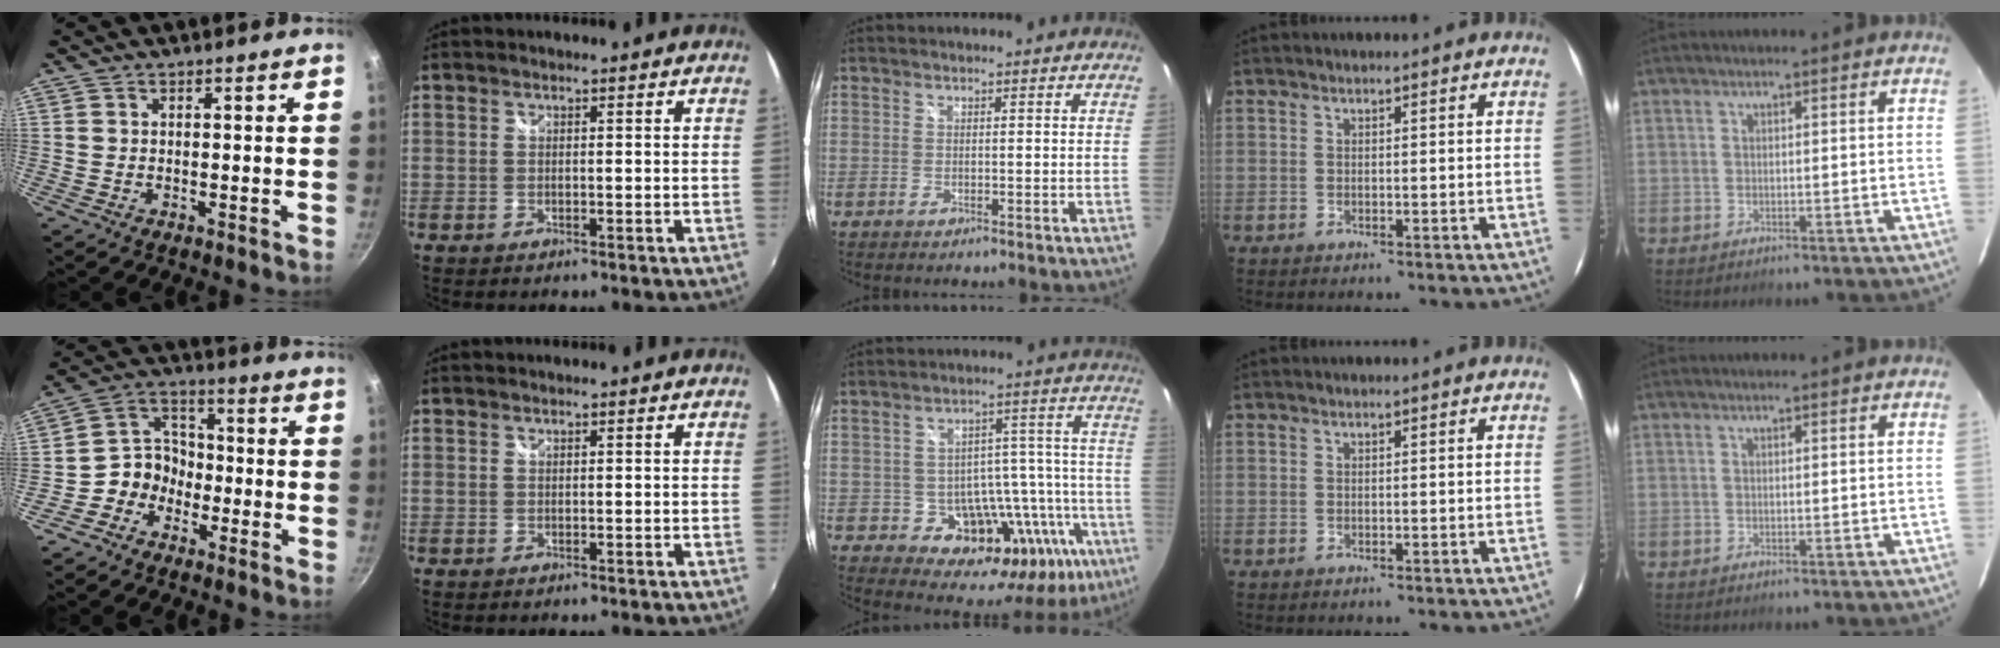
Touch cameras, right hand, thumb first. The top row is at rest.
{"thumb": {"total": 7.9, "force": [-3.5, 6.6, 2.5], "torque": [0.001, 0.050, -0.079]}, "middle": {"total": 18.6, "force": [-8.4, 12.0, 11.5], "torque": [-0.155, 0.015, -0.096]}}